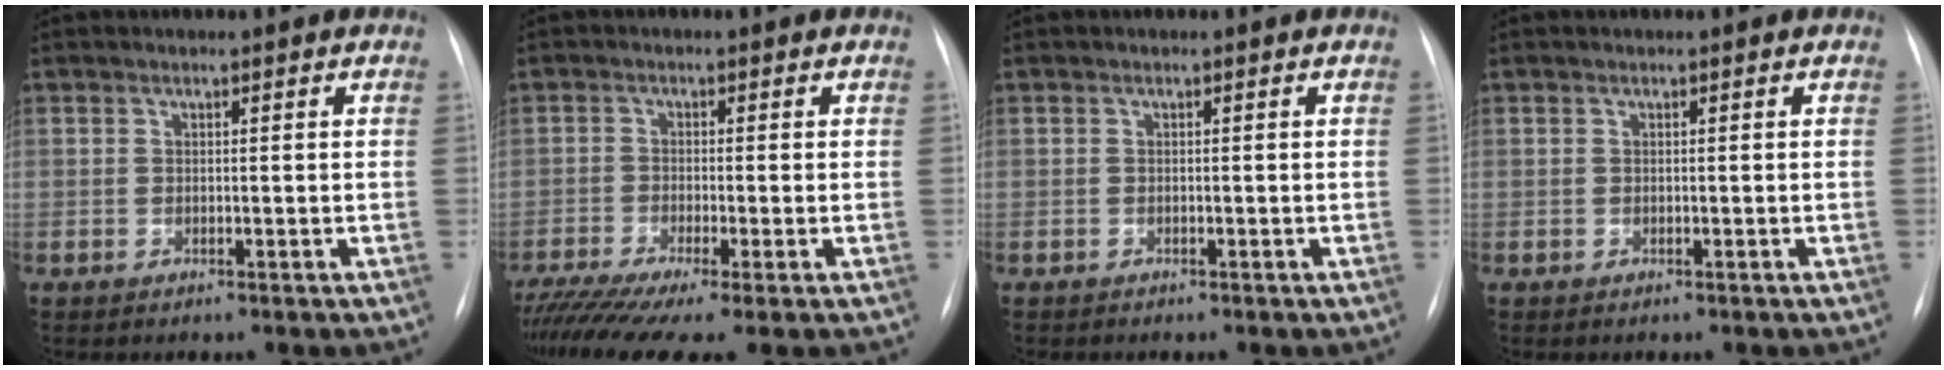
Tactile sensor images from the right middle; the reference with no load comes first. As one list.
[{"total": 9.9, "force": [-7.2, 0.7, 6.7], "torque": [-0.119, -0.017, -0.122]}, {"total": 0.0}, {"total": 0.0}]